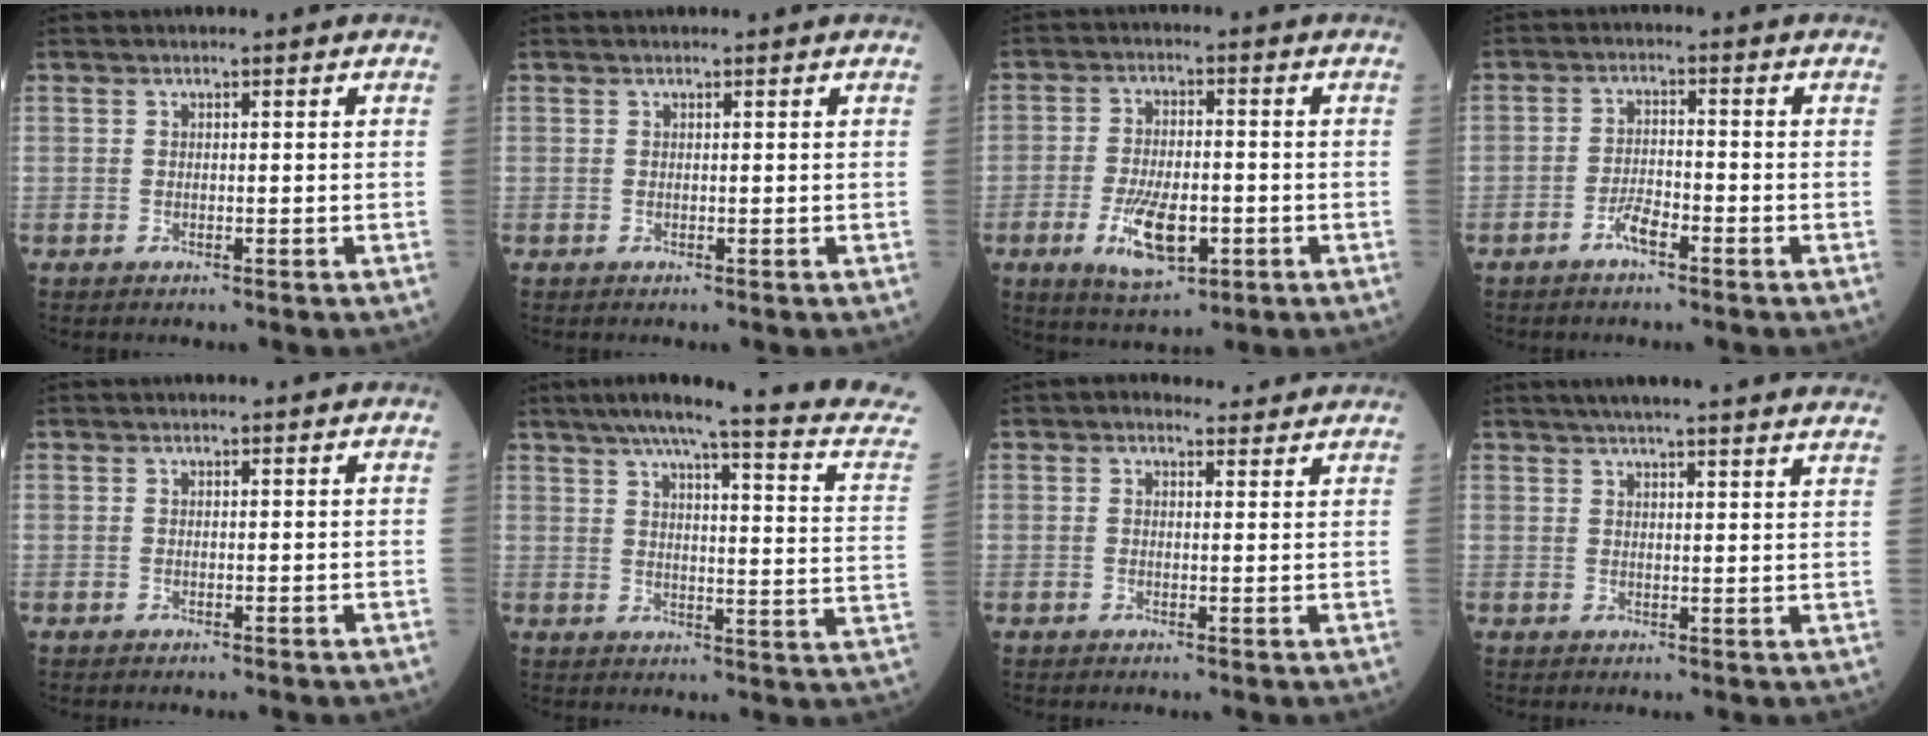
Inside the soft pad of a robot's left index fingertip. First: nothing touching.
{"total": 0.9, "force": [0.9, 0.1, 0.2], "torque": [-0.007, 0.015, 0.014]}
{"total": 8.8, "force": [-3.1, 3.6, 7.5], "torque": [-0.148, -0.010, -0.048]}
{"total": 3.2, "force": [-2.2, 0.7, 2.3], "torque": [-0.046, 0.001, -0.043]}
{"total": 0.0}
{"total": 20.5, "force": [17.4, -0.4, 10.8], "torque": [-0.156, -0.045, 0.200]}
{"total": 3.7, "force": [3.3, 1.5, 0.8], "torque": [-0.008, 0.014, 0.036]}
{"total": 21.0, "force": [19.1, 0.8, 8.8], "torque": [-0.123, 0.005, 0.229]}